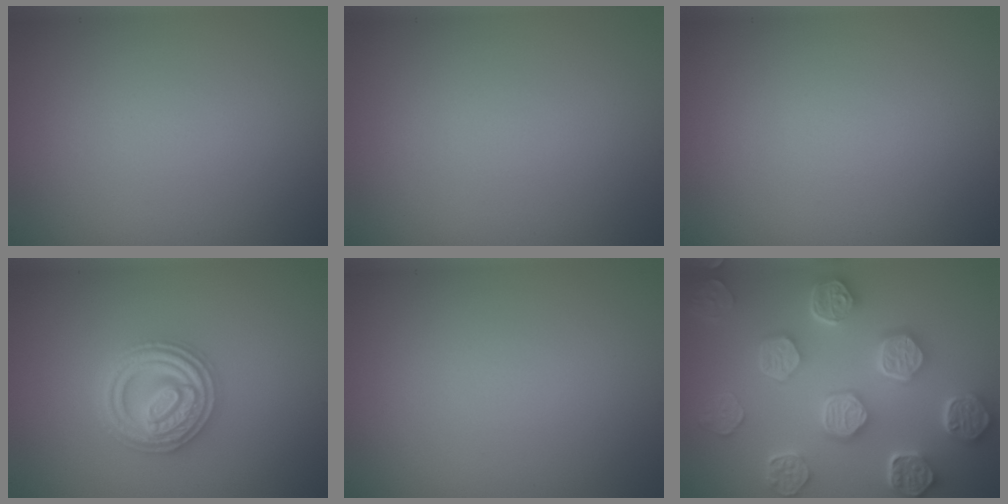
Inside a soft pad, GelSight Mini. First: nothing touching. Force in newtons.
{"total": 0.0}
{"total": 0.0}
{"total": 4.9, "press": 4.9, "slide": 0.7}
{"total": 0.0}
{"total": 8.4, "press": 6.5, "slide": 5.3}